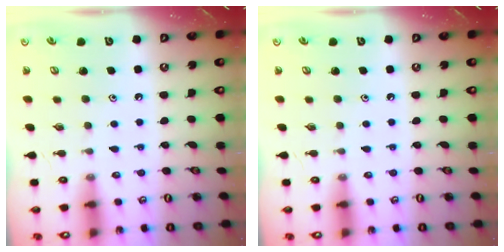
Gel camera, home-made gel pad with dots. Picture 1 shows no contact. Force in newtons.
{"total": 0.0}